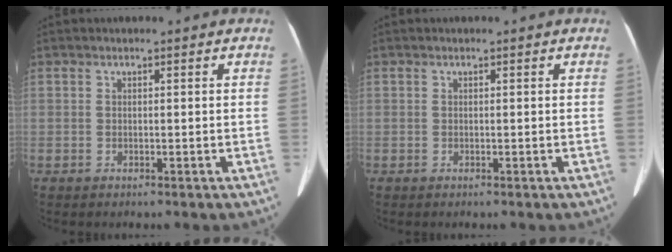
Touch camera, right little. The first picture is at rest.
{"total": 0.0}